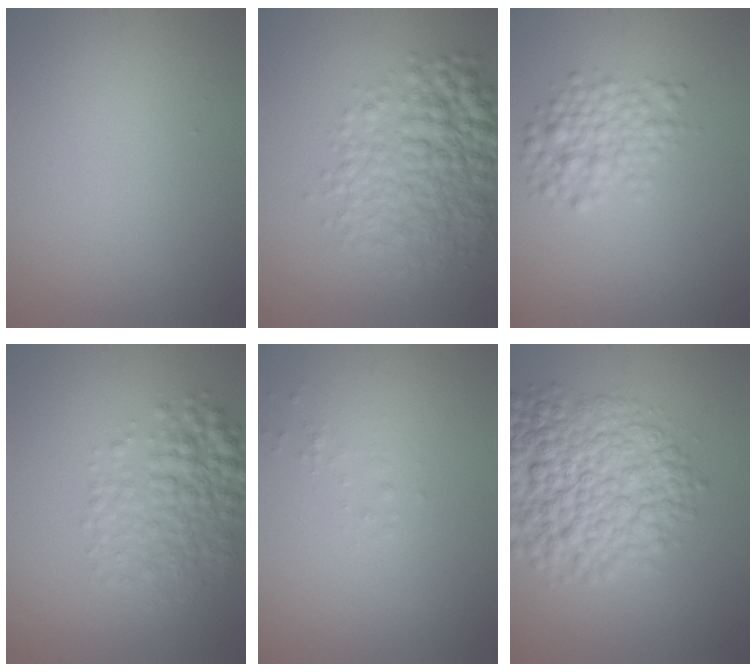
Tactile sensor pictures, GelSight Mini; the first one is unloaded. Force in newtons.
{"total": 6.9, "press": 6.9, "slide": 0.1}
{"total": 3.2, "press": 3.2, "slide": 0.2}
{"total": 4.7, "press": 4.7, "slide": 0.1}
{"total": 0.6, "press": 0.6, "slide": 0.0}
{"total": 9.2, "press": 9.2, "slide": 0.3}